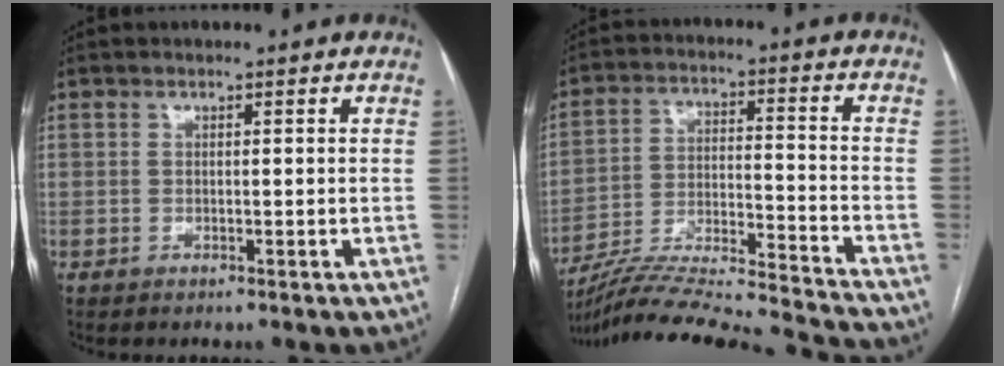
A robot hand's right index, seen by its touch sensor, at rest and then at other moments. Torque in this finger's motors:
{"motor_torque": [-1.07, -1.07, -0.92, -0.21]}